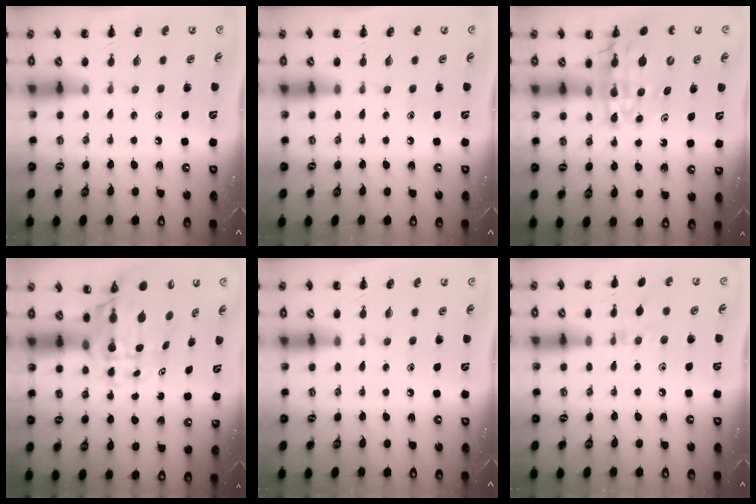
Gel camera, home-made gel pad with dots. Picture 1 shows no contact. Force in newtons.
{"total": 0.0}
{"total": 15.1, "press": 14.5, "slide": 4.1}
{"total": 8.3, "press": 7.8, "slide": 2.7}
{"total": 0.0}
{"total": 6.9, "press": 6.6, "slide": 1.9}